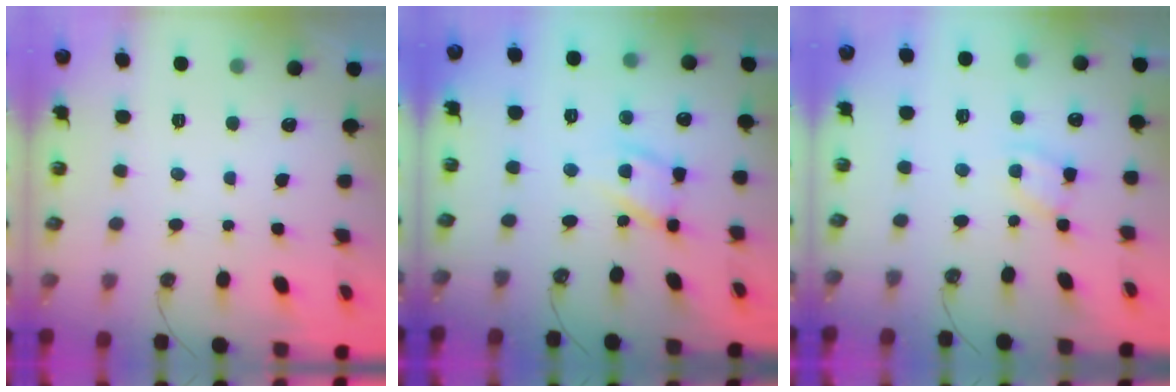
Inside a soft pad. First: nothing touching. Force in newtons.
{"total": 12.7, "press": 12.6, "slide": 1.4}
{"total": 2.9, "press": 2.9, "slide": 0.4}